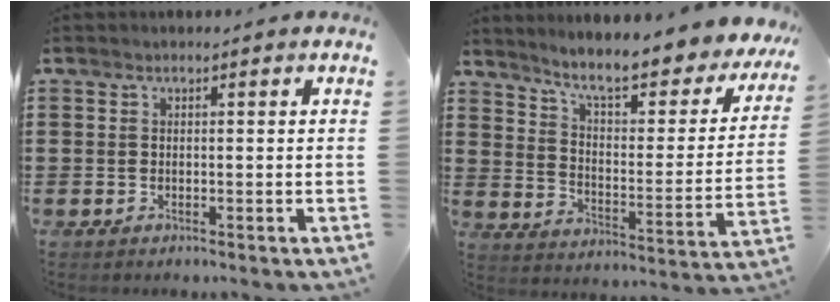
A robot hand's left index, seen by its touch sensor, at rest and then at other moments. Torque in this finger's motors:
{"motor_torque": [1.26, -0.32, 1.05, 0.21]}